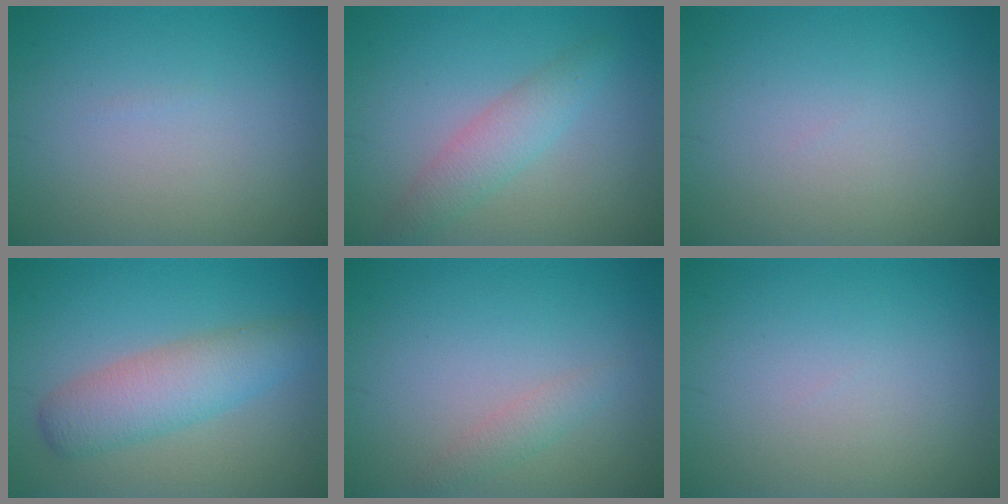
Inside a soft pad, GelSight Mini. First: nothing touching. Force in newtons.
{"total": 2.8, "press": 2.8, "slide": 0.1}
{"total": 0.0}
{"total": 4.8, "press": 4.8, "slide": 0.1}
{"total": 1.3, "press": 1.3, "slide": 0.1}
{"total": 0.0}